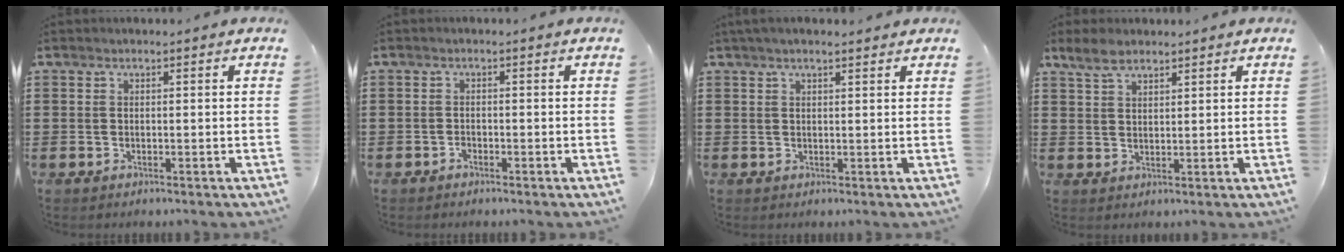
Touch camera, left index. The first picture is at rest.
{"total": 0.6, "force": [-0.5, 0.3, 0.2], "torque": [-0.007, 0.001, -0.011]}
{"total": 2.0, "force": [1.6, 0.3, 1.2], "torque": [-0.023, 0.004, 0.030]}
{"total": 3.6, "force": [2.8, 1.7, 1.6], "torque": [-0.040, 0.007, 0.053]}